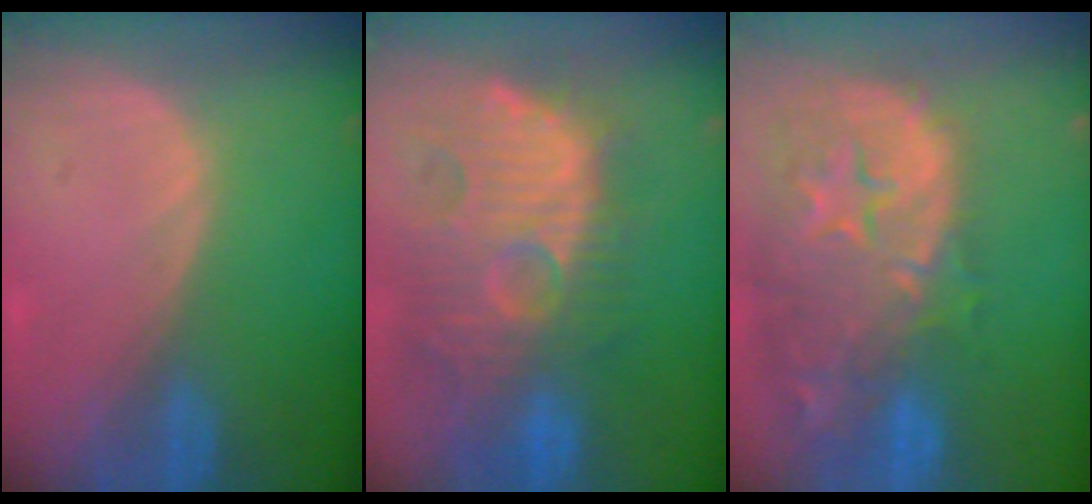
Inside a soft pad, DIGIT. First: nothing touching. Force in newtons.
{"total": 13.3, "press": 12.4, "slide": 4.9}
{"total": 15.3, "press": 12.2, "slide": 9.1}